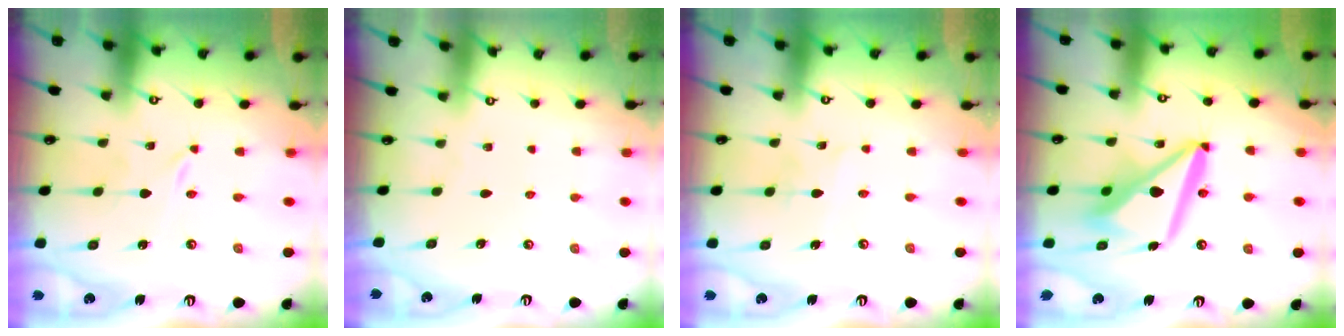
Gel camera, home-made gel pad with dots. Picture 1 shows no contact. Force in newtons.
{"total": 0.0}
{"total": 2.8, "press": 2.8, "slide": 0.2}
{"total": 14.1, "press": 14.0, "slide": 1.5}